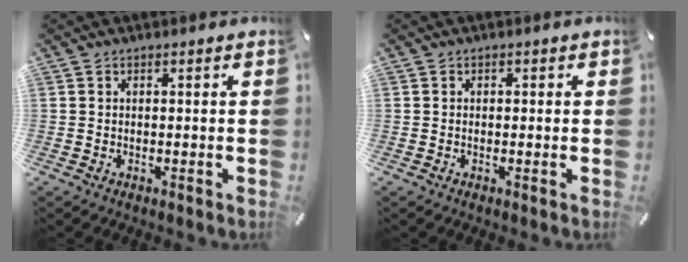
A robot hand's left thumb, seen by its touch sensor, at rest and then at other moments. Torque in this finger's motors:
{"motor_torque": [0.03, -0.21, 0.04, 0.13, -0.02]}